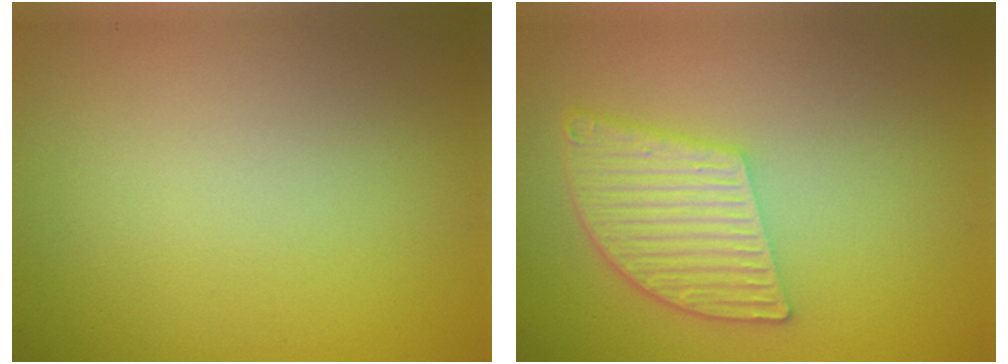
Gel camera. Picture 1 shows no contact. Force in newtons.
{"total": 5.6, "press": 4.3, "slide": 3.6}